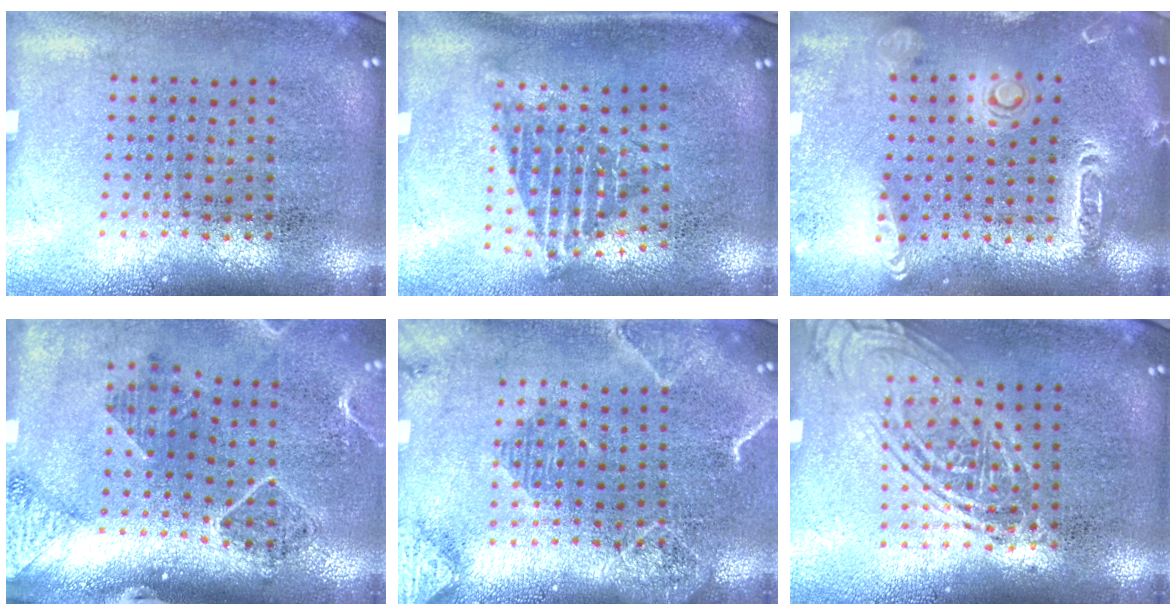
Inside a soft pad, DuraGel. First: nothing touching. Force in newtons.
{"total": 1.3, "press": 1.0, "slide": 0.9}
{"total": 2.1, "press": 1.9, "slide": 0.8}
{"total": 1.6, "press": 1.6, "slide": 0.1}
{"total": 2.2, "press": 2.1, "slide": 0.8}
{"total": 2.1, "press": 2.1, "slide": 0.1}